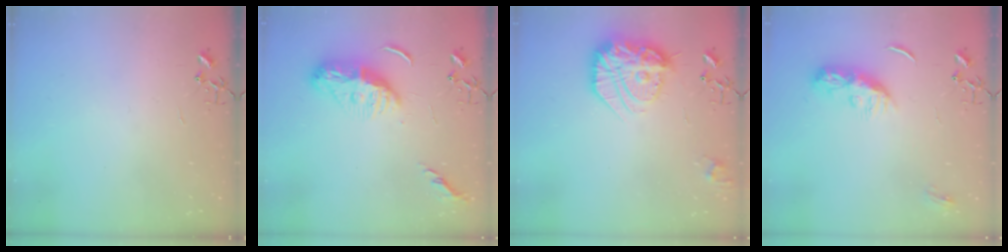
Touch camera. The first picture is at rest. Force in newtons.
{"total": 11.1, "press": 11.1, "slide": 1.0}
{"total": 22.1, "press": 22.0, "slide": 2.1}
{"total": 9.4, "press": 9.4, "slide": 0.2}